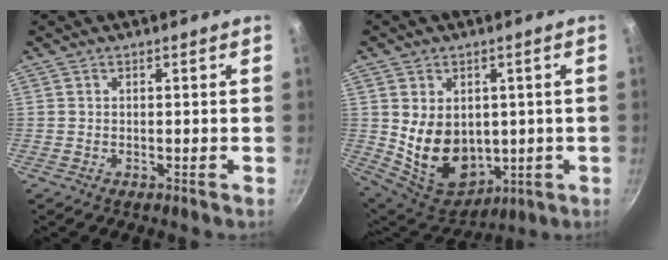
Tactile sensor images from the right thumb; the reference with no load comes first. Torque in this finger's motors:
{"motor_torque": [-1.13, 1.35, 0.71, 0.99, 0.14]}